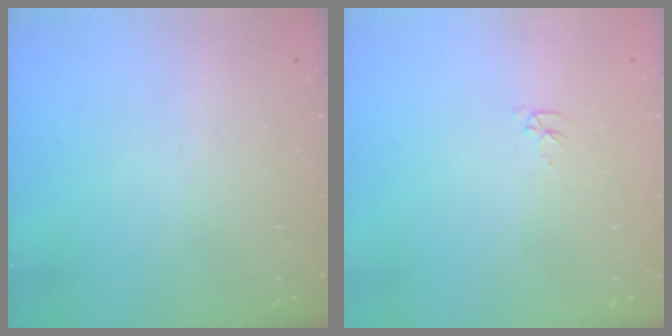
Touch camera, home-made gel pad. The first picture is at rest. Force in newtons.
{"total": 2.8, "press": 2.7, "slide": 0.4}